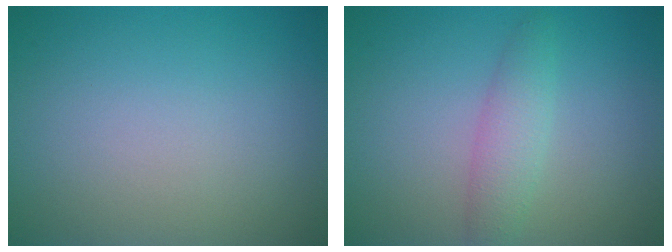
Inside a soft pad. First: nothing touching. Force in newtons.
{"total": 2.5, "press": 2.5, "slide": 0.1}